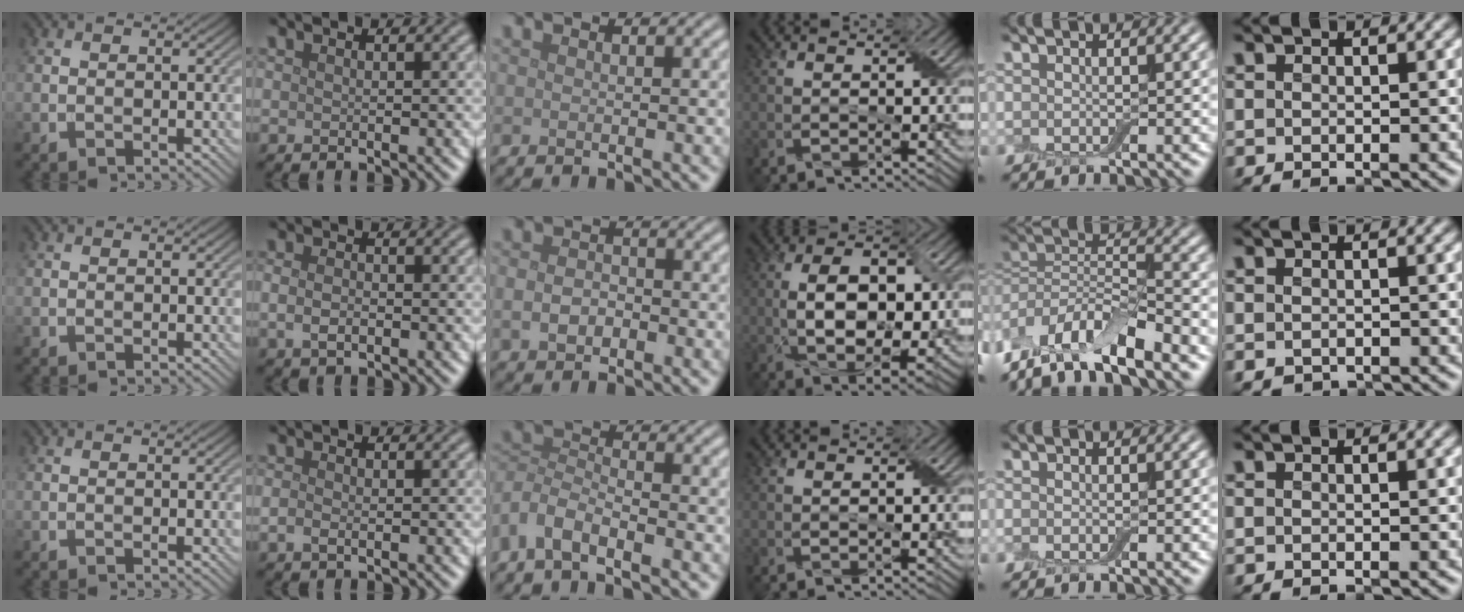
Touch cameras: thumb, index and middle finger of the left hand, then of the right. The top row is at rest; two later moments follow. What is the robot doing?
{"motion": "fold", "object": "cloth"}